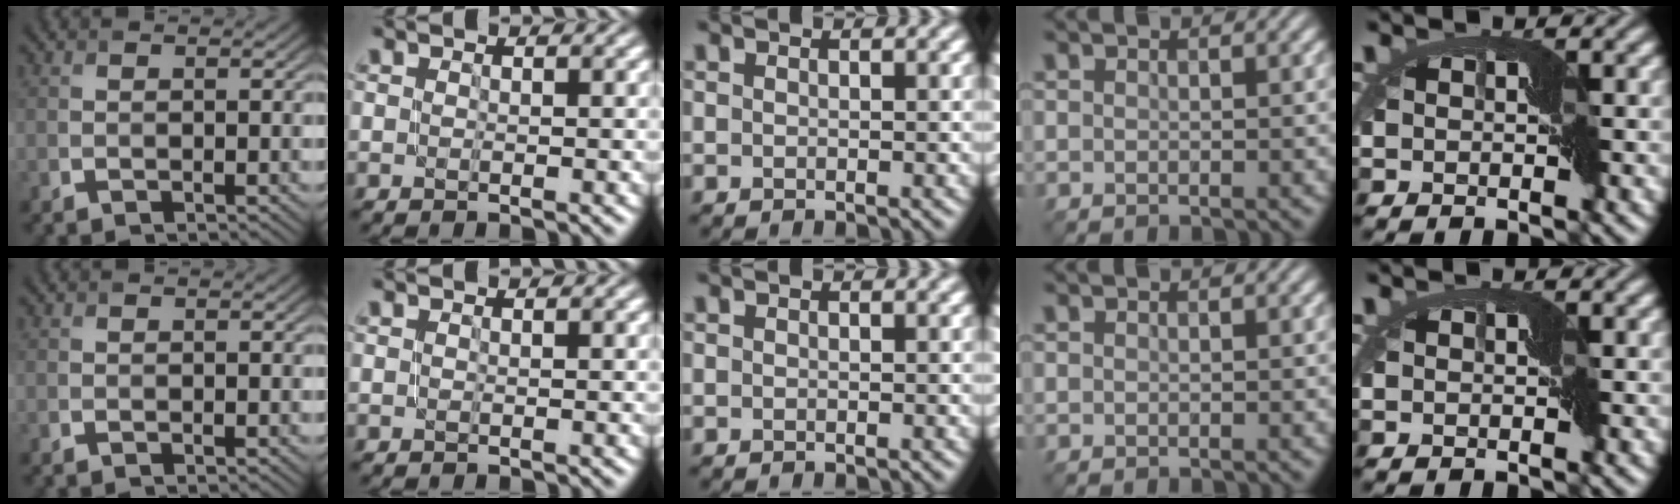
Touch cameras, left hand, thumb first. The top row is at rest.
{}